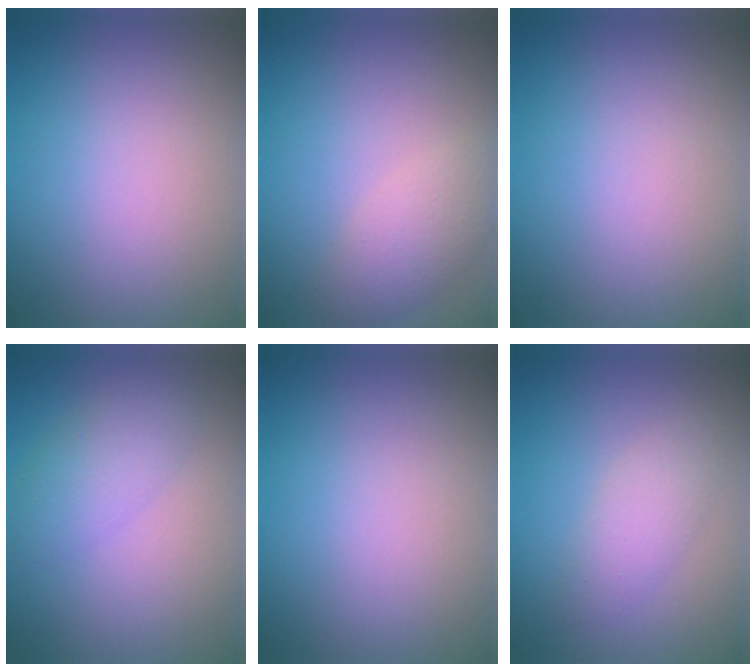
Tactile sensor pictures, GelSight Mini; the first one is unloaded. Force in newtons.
{"total": 2.9, "press": 2.9, "slide": 0.2}
{"total": 0.0}
{"total": 2.8, "press": 2.8, "slide": 0.1}
{"total": 0.0}
{"total": 2.4, "press": 2.4, "slide": 0.1}